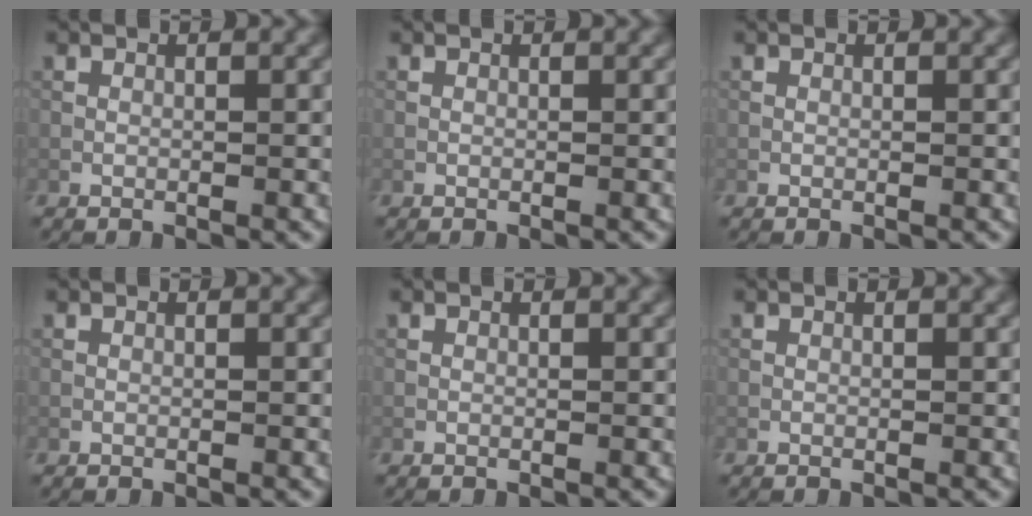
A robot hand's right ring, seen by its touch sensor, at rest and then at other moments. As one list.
[{"total": 0.0}, {"total": 0.0}, {"total": 0.0}, {"total": 0.0}, {"total": 0.0}]